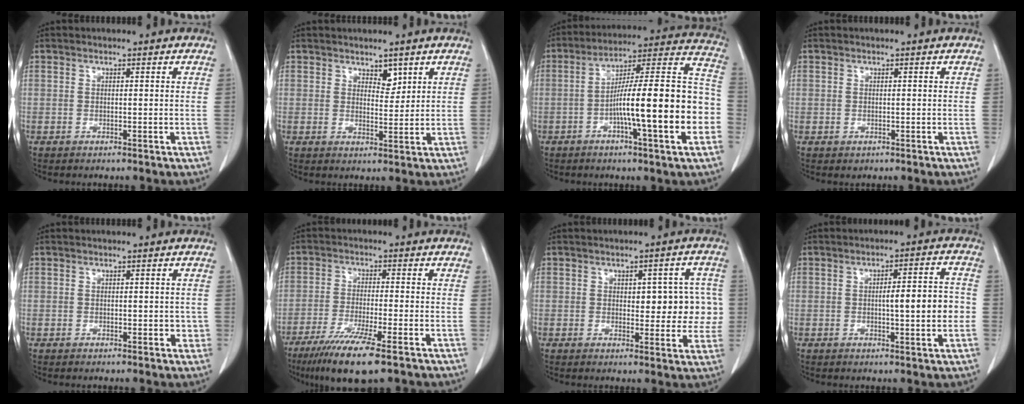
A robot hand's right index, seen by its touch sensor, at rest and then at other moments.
{"total": 2.6, "force": [1.8, 1.3, 1.4], "torque": [-0.017, -0.005, 0.033]}
{"total": 20.7, "force": [-4.8, 1.7, 20.0], "torque": [-0.250, 0.028, -0.071]}
{"total": 0.5, "force": [-0.1, 0.5, 0.0], "torque": [0.001, 0.004, -0.002]}
{"total": 2.0, "force": [0.0, 1.3, 1.5], "torque": [-0.012, 0.003, 0.001]}
{"total": 9.8, "force": [-6.3, 0.3, 7.5], "torque": [-0.133, -0.026, -0.103]}
{"total": 7.9, "force": [0.7, 3.9, 6.9], "torque": [-0.064, 0.021, 0.014]}
{"total": 7.4, "force": [-0.6, 1.2, 7.2], "torque": [-0.102, 0.014, -0.006]}